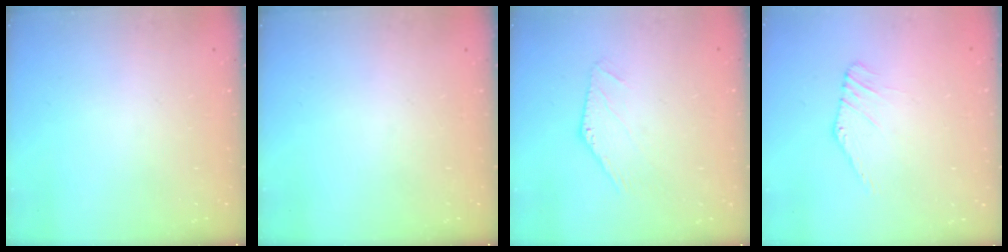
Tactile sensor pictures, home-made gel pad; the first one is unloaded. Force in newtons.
{"total": 0.0}
{"total": 0.0}
{"total": 1.7, "press": 1.7, "slide": 0.2}